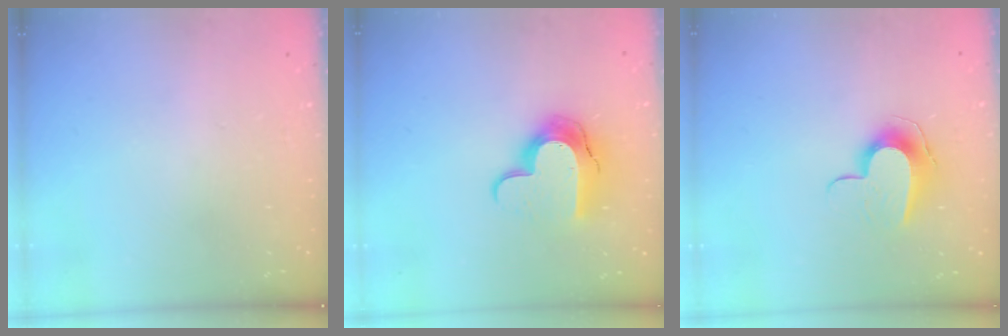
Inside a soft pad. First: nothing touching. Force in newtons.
{"total": 13.0, "press": 13.0, "slide": 1.0}
{"total": 9.6, "press": 9.6, "slide": 0.1}